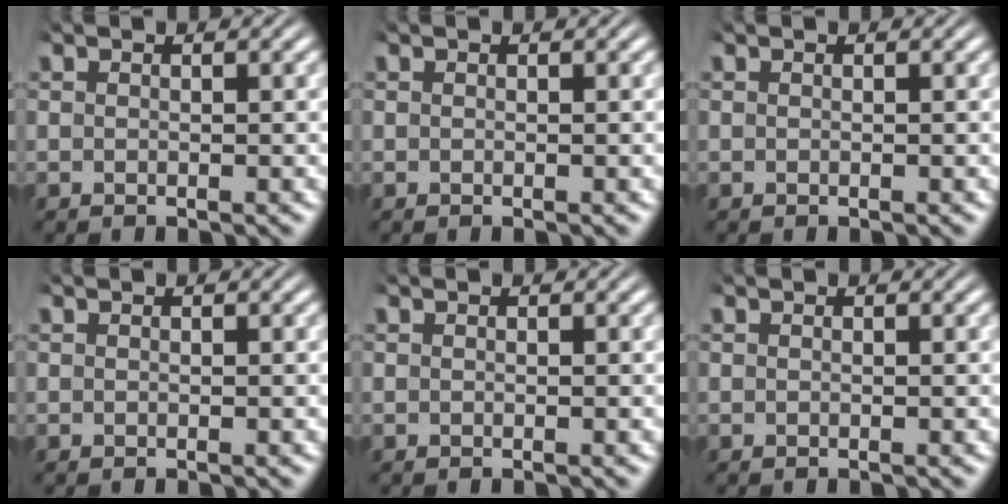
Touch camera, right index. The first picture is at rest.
{"total": 0.0}
{"total": 0.0}
{"total": 0.0}
{"total": 0.0}
{"total": 0.0}